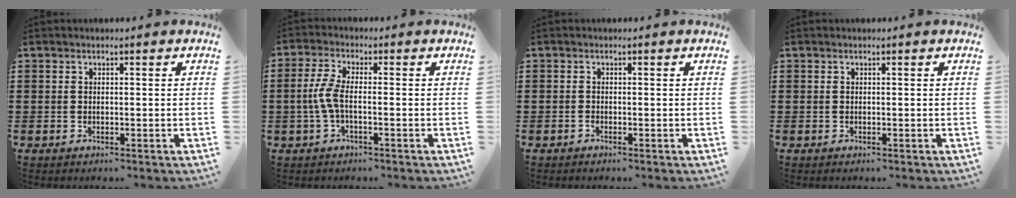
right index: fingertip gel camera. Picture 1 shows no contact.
{"total": 4.3, "force": [-1.0, 1.2, 4.0], "torque": [-0.109, -0.010, -0.030]}
{"total": 0.6, "force": [-0.6, -0.1, 0.0], "torque": [-0.002, -0.003, -0.011]}
{"total": 0.0}